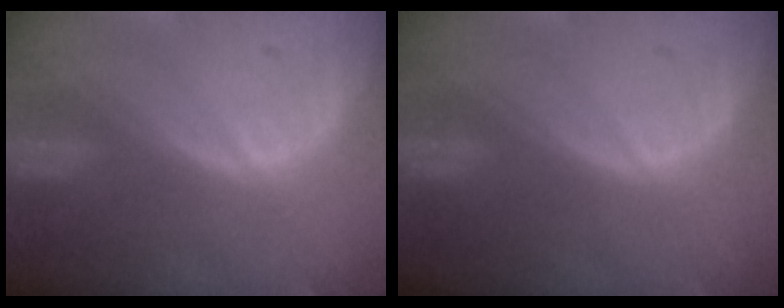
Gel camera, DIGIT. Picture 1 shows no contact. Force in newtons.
{"total": 0.0}